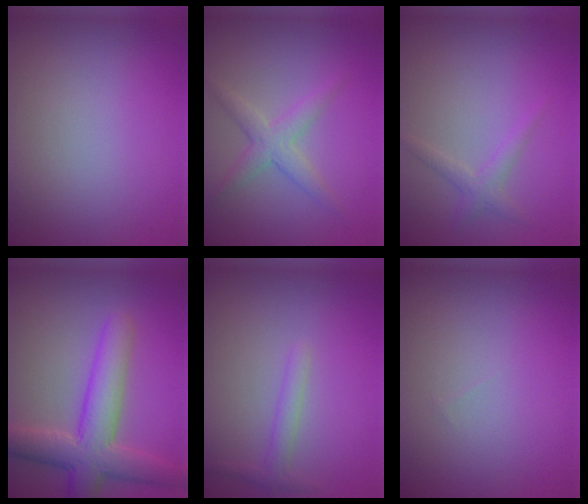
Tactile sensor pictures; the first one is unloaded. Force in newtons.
{"total": 2.4, "press": 2.4, "slide": 0.1}
{"total": 1.5, "press": 1.5, "slide": 0.0}
{"total": 6.5, "press": 6.5, "slide": 0.2}
{"total": 1.4, "press": 1.4, "slide": 0.1}
{"total": 0.0}